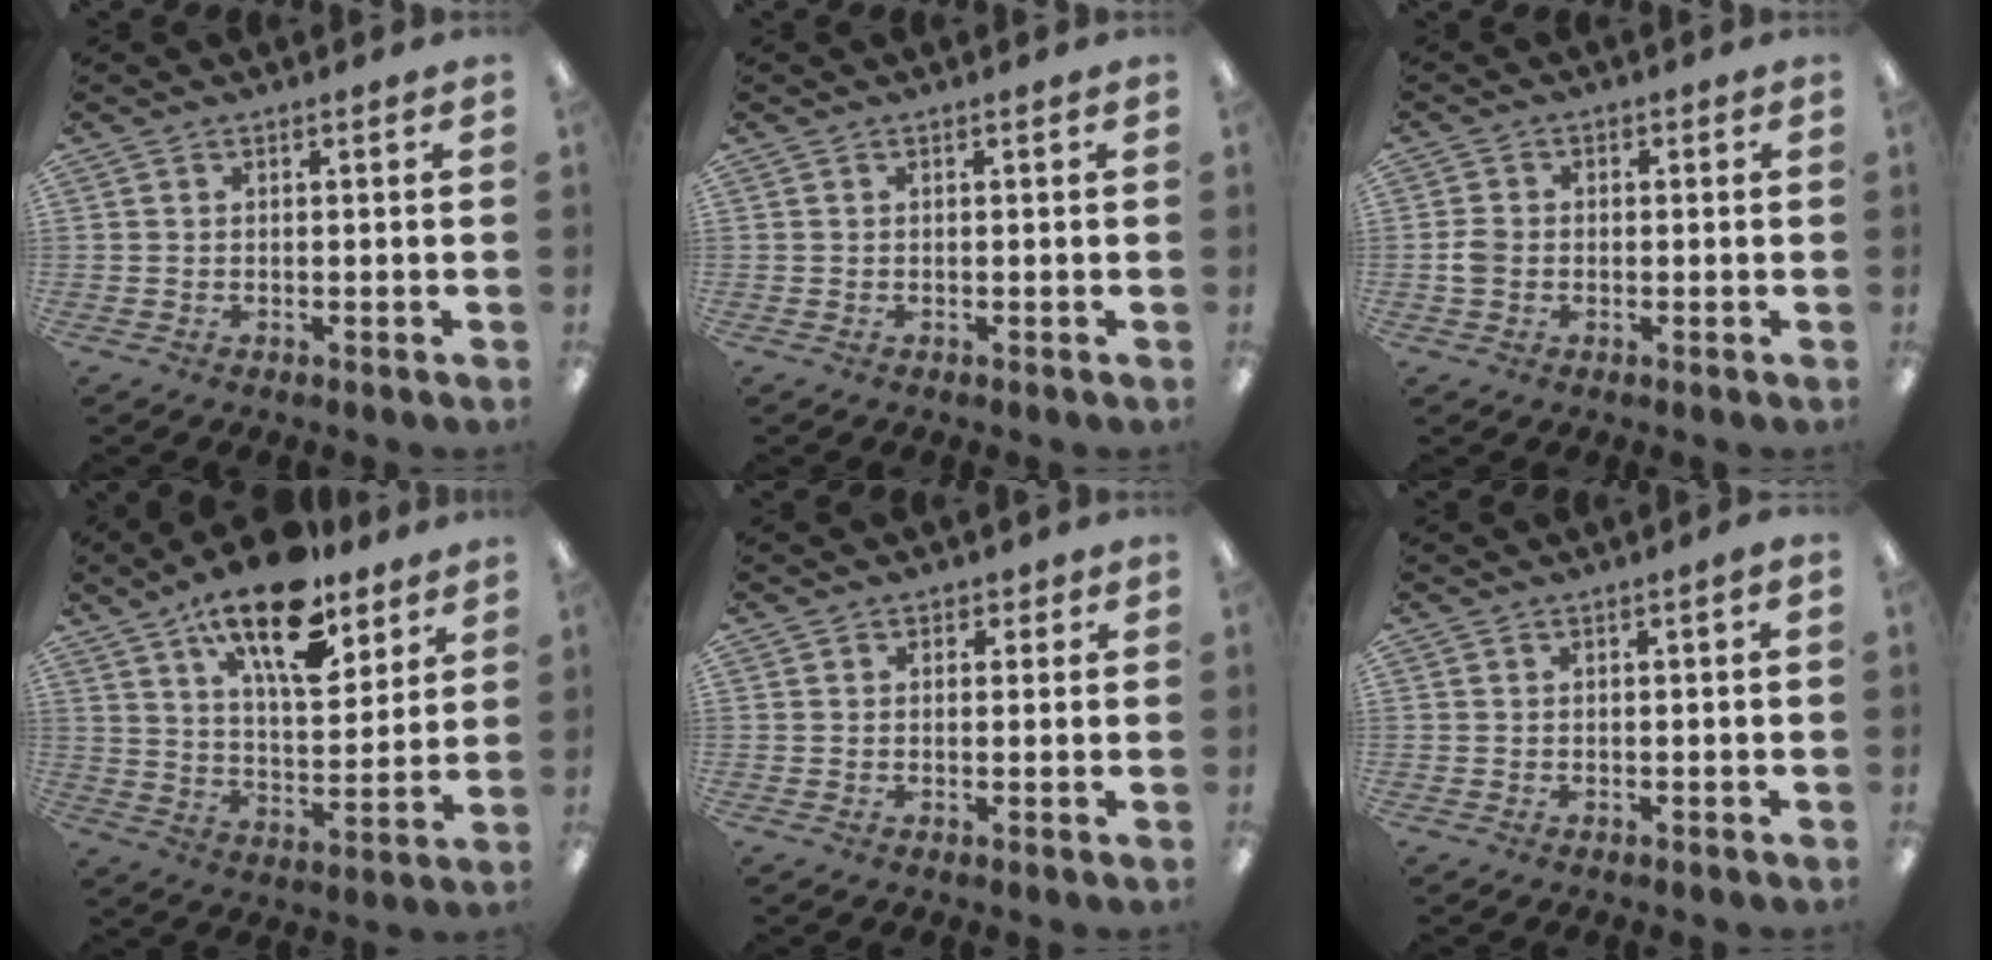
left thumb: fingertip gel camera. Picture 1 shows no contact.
{"total": 0.0}
{"total": 3.7, "force": [-0.6, 3.1, 1.9], "torque": [-0.023, 0.005, -0.012]}
{"total": 18.8, "force": [12.7, 7.5, 11.7], "torque": [-0.190, -0.063, 0.211]}
{"total": 1.7, "force": [0.8, 1.4, 0.4], "torque": [0.000, 0.002, 0.013]}
{"total": 0.5, "force": [0.0, 0.1, 0.5], "torque": [-0.008, -0.001, -0.001]}